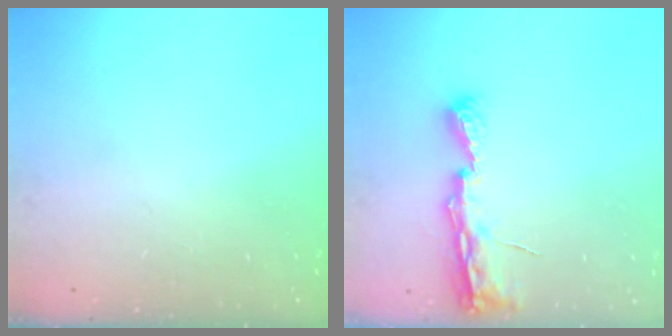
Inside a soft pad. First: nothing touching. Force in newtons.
{"total": 7.6, "press": 7.5, "slide": 0.6}